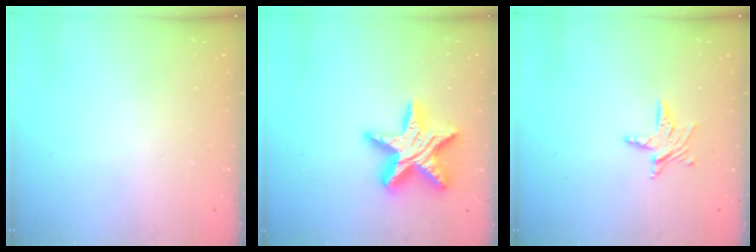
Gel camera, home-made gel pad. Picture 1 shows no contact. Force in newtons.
{"total": 18.2, "press": 18.1, "slide": 1.4}
{"total": 6.7, "press": 6.7, "slide": 0.1}